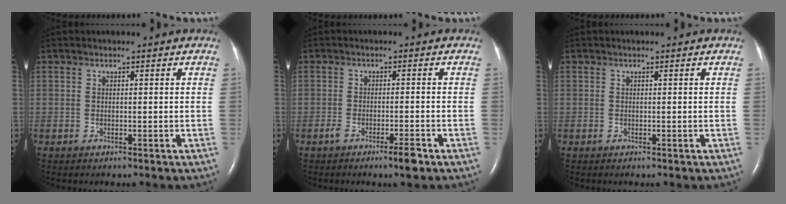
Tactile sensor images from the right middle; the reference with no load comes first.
{"total": 3.1, "force": [-2.1, 0.2, 2.3], "torque": [-0.044, -0.004, -0.035]}
{"total": 0.0}